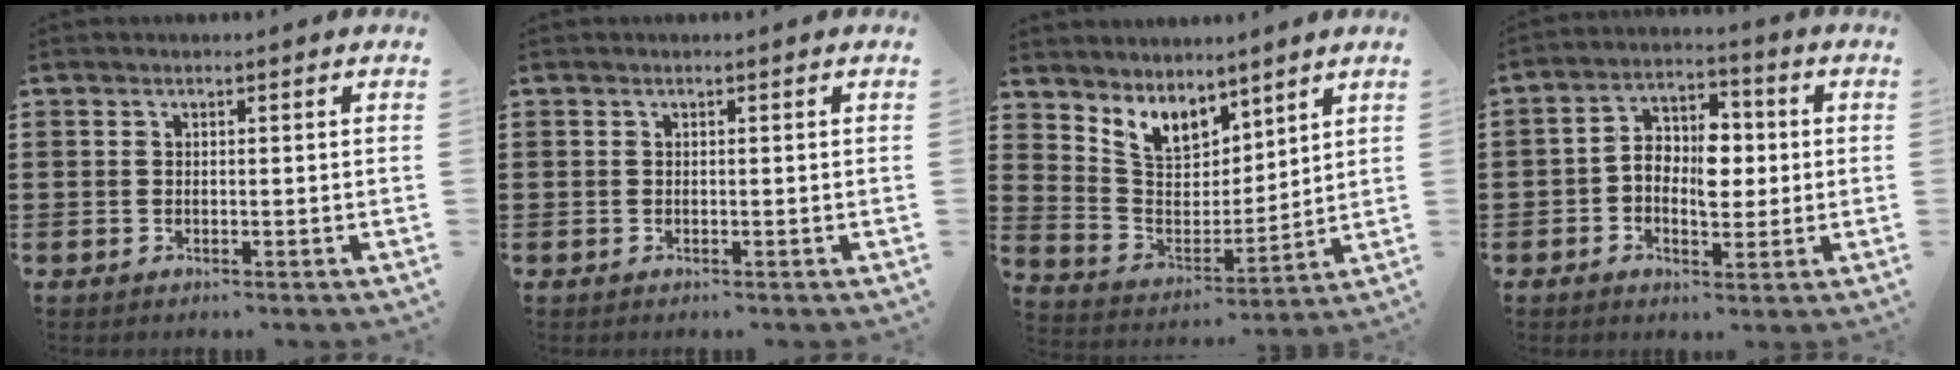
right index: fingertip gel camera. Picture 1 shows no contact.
{"total": 0.0}
{"total": 7.0, "force": [5.8, 3.6, 1.6], "torque": [-0.067, -0.033, 0.109]}
{"total": 6.9, "force": [-0.2, 4.2, 5.4], "torque": [-0.106, 0.006, -0.007]}